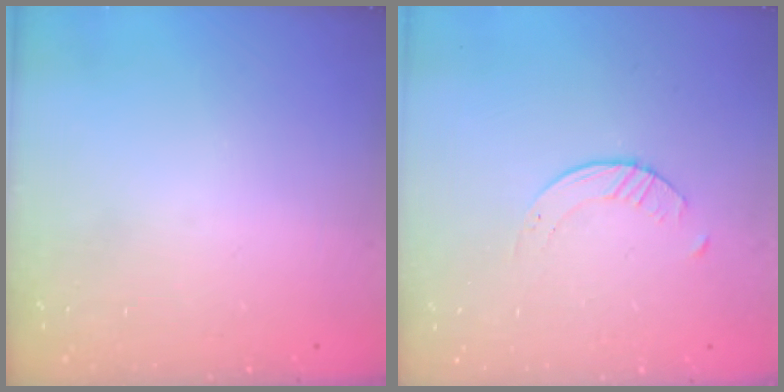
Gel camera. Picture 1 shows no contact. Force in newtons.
{"total": 1.6, "press": 1.6, "slide": 0.3}